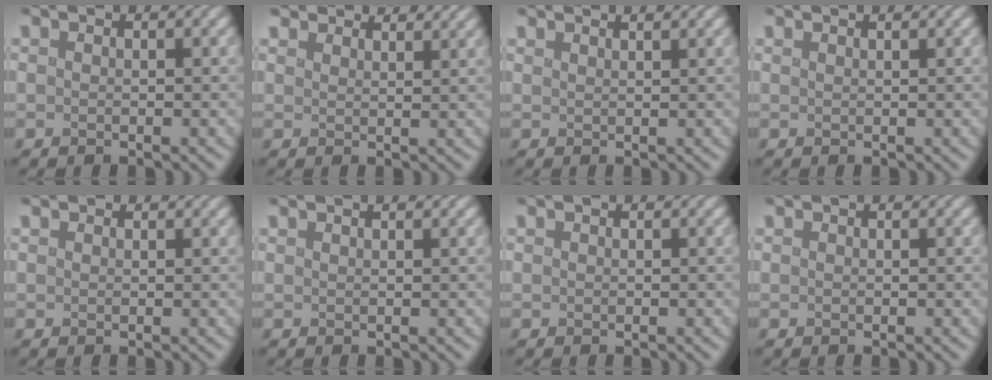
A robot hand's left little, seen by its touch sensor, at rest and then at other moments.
{"total": 5.0, "force": [4.7, 1.2, 1.3], "torque": [-0.016, 0.016, 0.049]}
{"total": 2.1, "force": [1.8, 0.6, 0.9], "torque": [0.009, 0.012, 0.003]}
{"total": 1.2, "force": [0.9, 0.4, 0.7], "torque": [0.004, 0.006, -0.004]}
{"total": 0.9, "force": [0.9, 0.4, 0.2], "torque": [-0.001, 0.000, 0.001]}
{"total": 0.9, "force": [0.7, 0.3, 0.5], "torque": [0.002, 0.004, -0.002]}
{"total": 0.0}
{"total": 0.0}